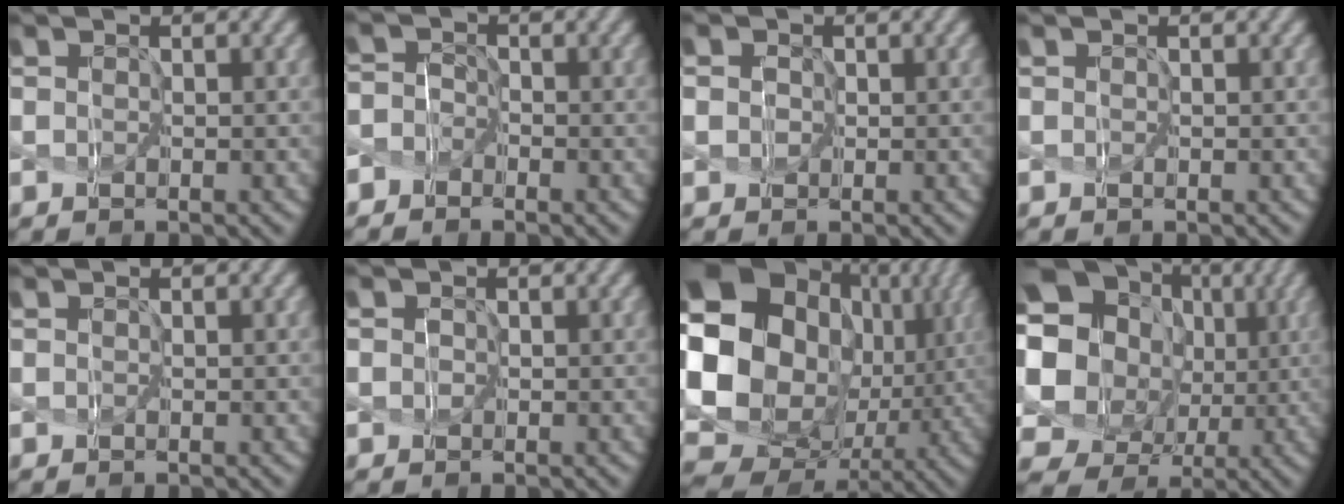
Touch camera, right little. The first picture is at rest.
{"total": 2.0, "force": [-1.6, 1.2, 0.3], "torque": [-0.007, 0.003, -0.027]}
{"total": 3.9, "force": [1.3, 3.3, 1.7], "torque": [-0.024, 0.033, -0.002]}
{"total": 0.0}
{"total": 0.0}
{"total": 1.4, "force": [0.4, 1.2, 0.6], "torque": [0.006, 0.015, -0.010]}
{"total": 20.2, "force": [2.3, 16.7, 11.2], "torque": [-0.231, -0.013, 0.047]}
{"total": 11.9, "force": [2.4, 10.1, 5.8], "torque": [-0.149, -0.006, 0.043]}